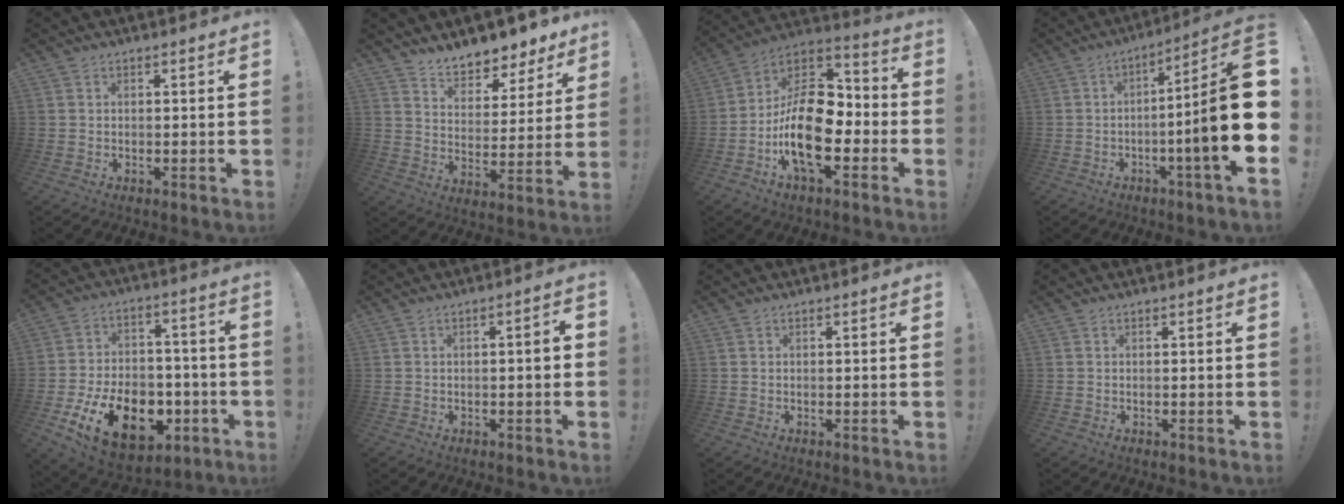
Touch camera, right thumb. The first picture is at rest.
{"total": 8.5, "force": [7.8, 3.1, 1.6], "torque": [-0.026, -0.075, 0.144]}
{"total": 19.7, "force": [-5.3, 10.6, 15.7], "torque": [-0.290, 0.022, -0.082]}
{"total": 18.8, "force": [-2.7, 0.0, 18.6], "torque": [-0.288, -0.004, -0.050]}
{"total": 20.4, "force": [-8.0, 13.2, 13.3], "torque": [-0.209, 0.055, -0.115]}
{"total": 3.0, "force": [-0.4, 0.2, 2.9], "torque": [-0.043, 0.001, -0.009]}
{"total": 0.0}
{"total": 0.0}